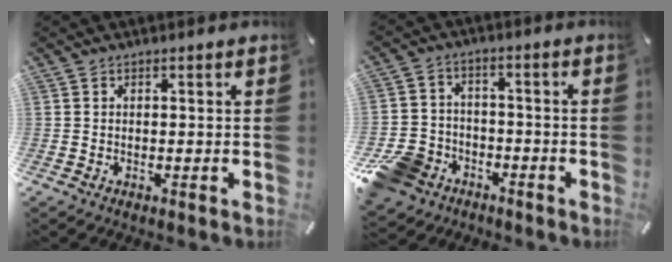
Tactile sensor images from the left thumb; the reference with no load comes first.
{"total": 10.6, "force": [-6.3, 8.1, 2.8], "torque": [-0.067, 0.051, -0.113]}